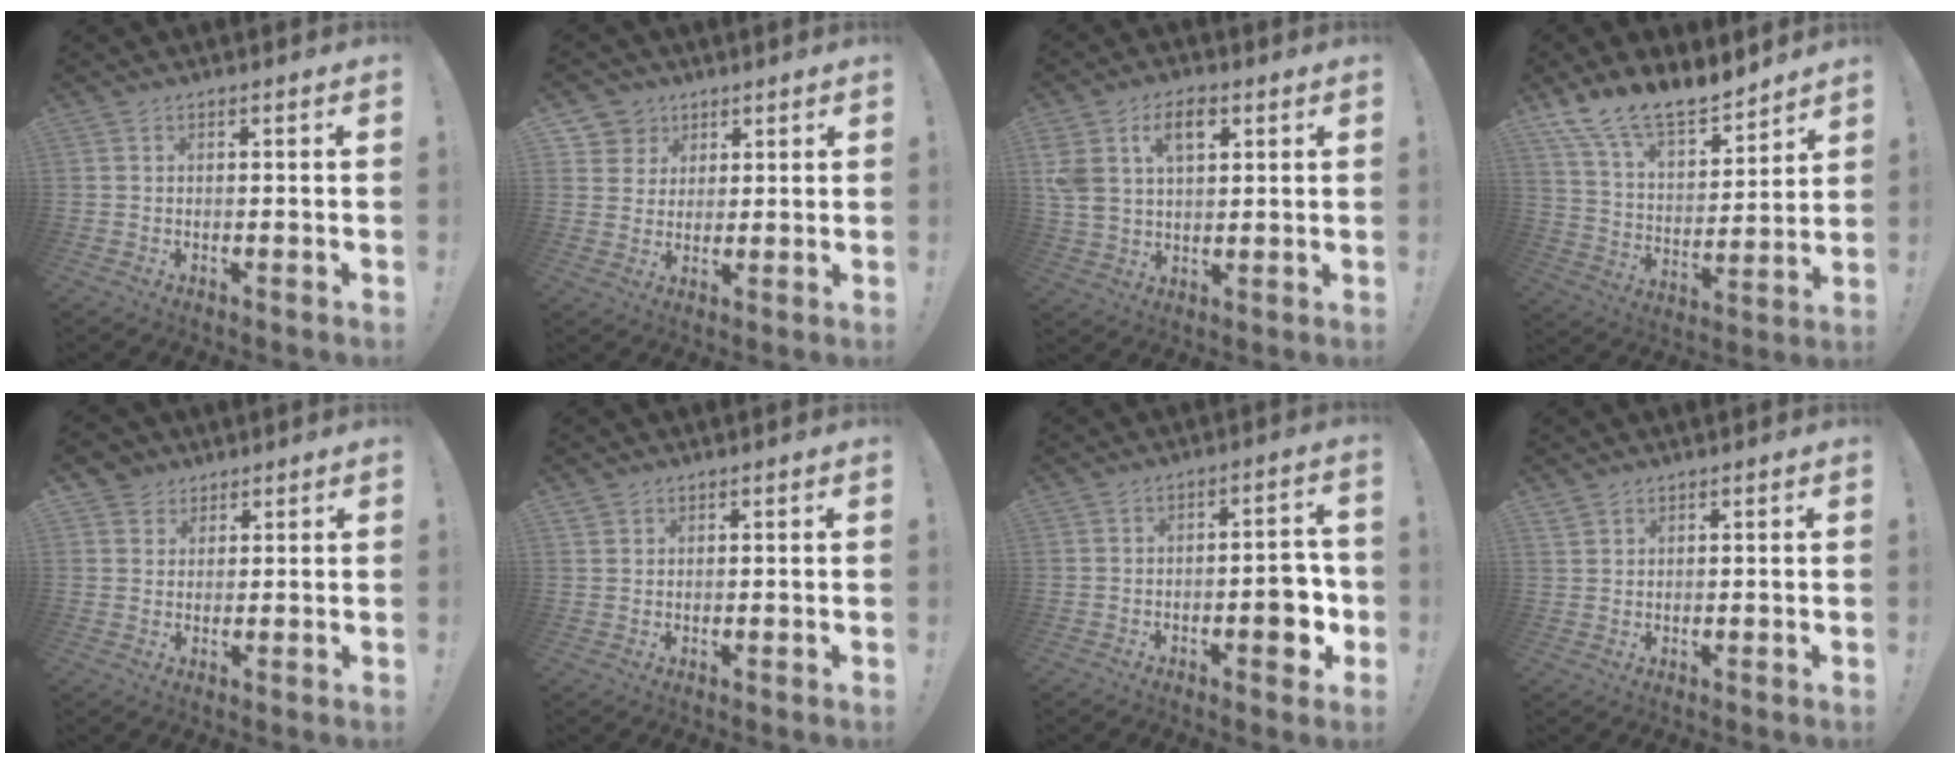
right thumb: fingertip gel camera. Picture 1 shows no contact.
{"total": 6.5, "force": [3.2, 5.6, 0.5], "torque": [-0.003, -0.028, 0.064]}
{"total": 10.7, "force": [4.8, 6.8, 6.7], "torque": [-0.134, -0.005, 0.086]}
{"total": 14.1, "force": [12.4, 4.6, 5.1], "torque": [-0.109, -0.095, 0.228]}
{"total": 4.4, "force": [2.7, 3.5, 0.2], "torque": [-0.006, -0.014, 0.053]}
{"total": 1.8, "force": [1.4, 1.2, 0.1], "torque": [0.004, -0.009, 0.024]}
{"total": 10.2, "force": [-2.6, 4.3, 8.8], "torque": [-0.093, 0.007, -0.040]}
{"total": 2.8, "force": [2.2, 1.6, 0.5], "torque": [0.001, -0.017, 0.039]}